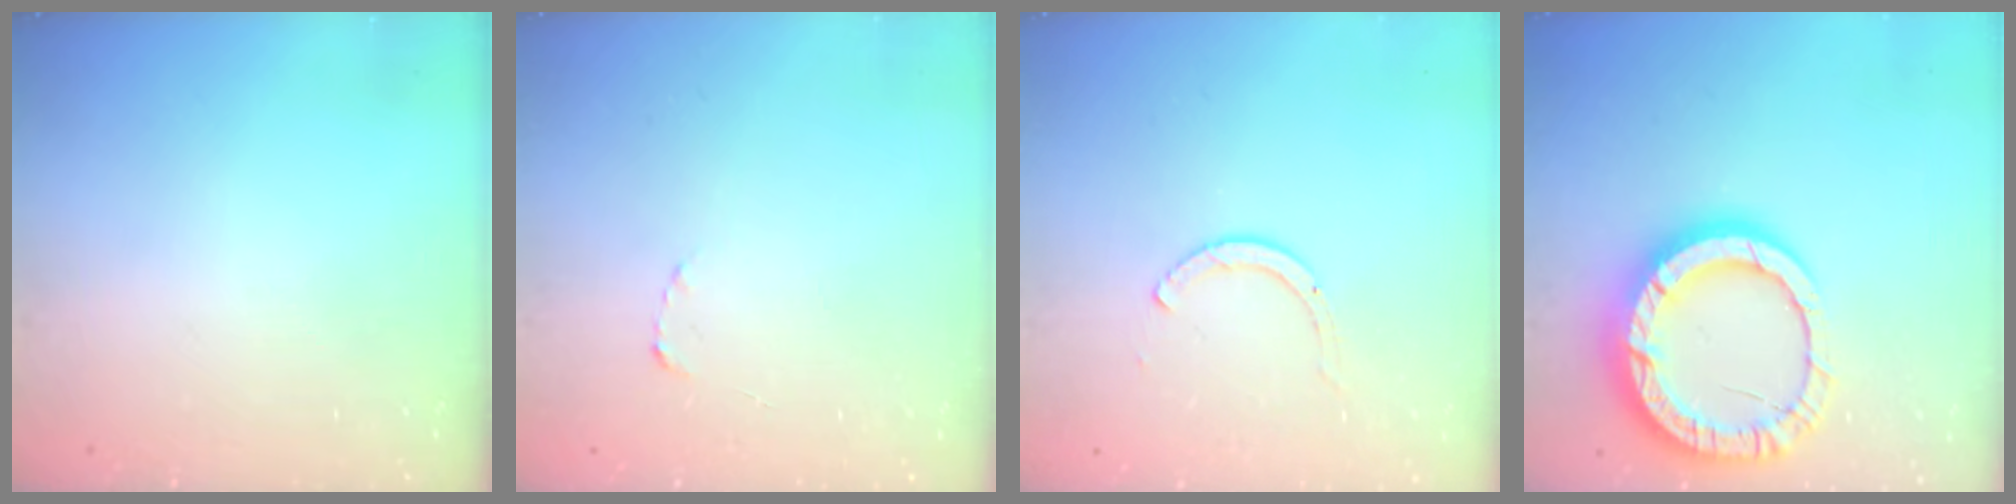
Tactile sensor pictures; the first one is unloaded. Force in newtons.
{"total": 1.8, "press": 1.7, "slide": 0.3}
{"total": 2.0, "press": 1.9, "slide": 0.3}
{"total": 18.6, "press": 18.5, "slide": 1.6}